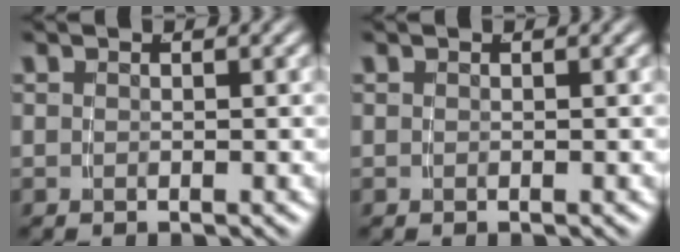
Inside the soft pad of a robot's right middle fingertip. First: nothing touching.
{"total": 1.2, "force": [-0.2, -1.1, -0.3], "torque": [0.015, -0.008, 0.005]}